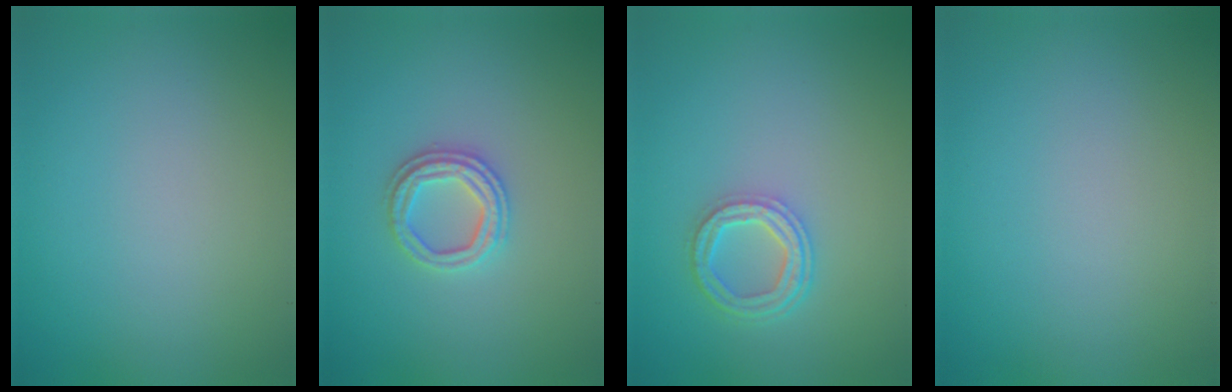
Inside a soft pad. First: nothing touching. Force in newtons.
{"total": 2.9, "press": 2.7, "slide": 1.0}
{"total": 3.7, "press": 2.8, "slide": 2.4}
{"total": 0.0}